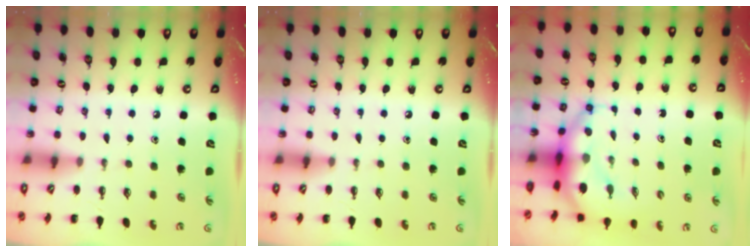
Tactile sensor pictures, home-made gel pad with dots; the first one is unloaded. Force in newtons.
{"total": 0.0}
{"total": 7.2, "press": 7.0, "slide": 1.8}